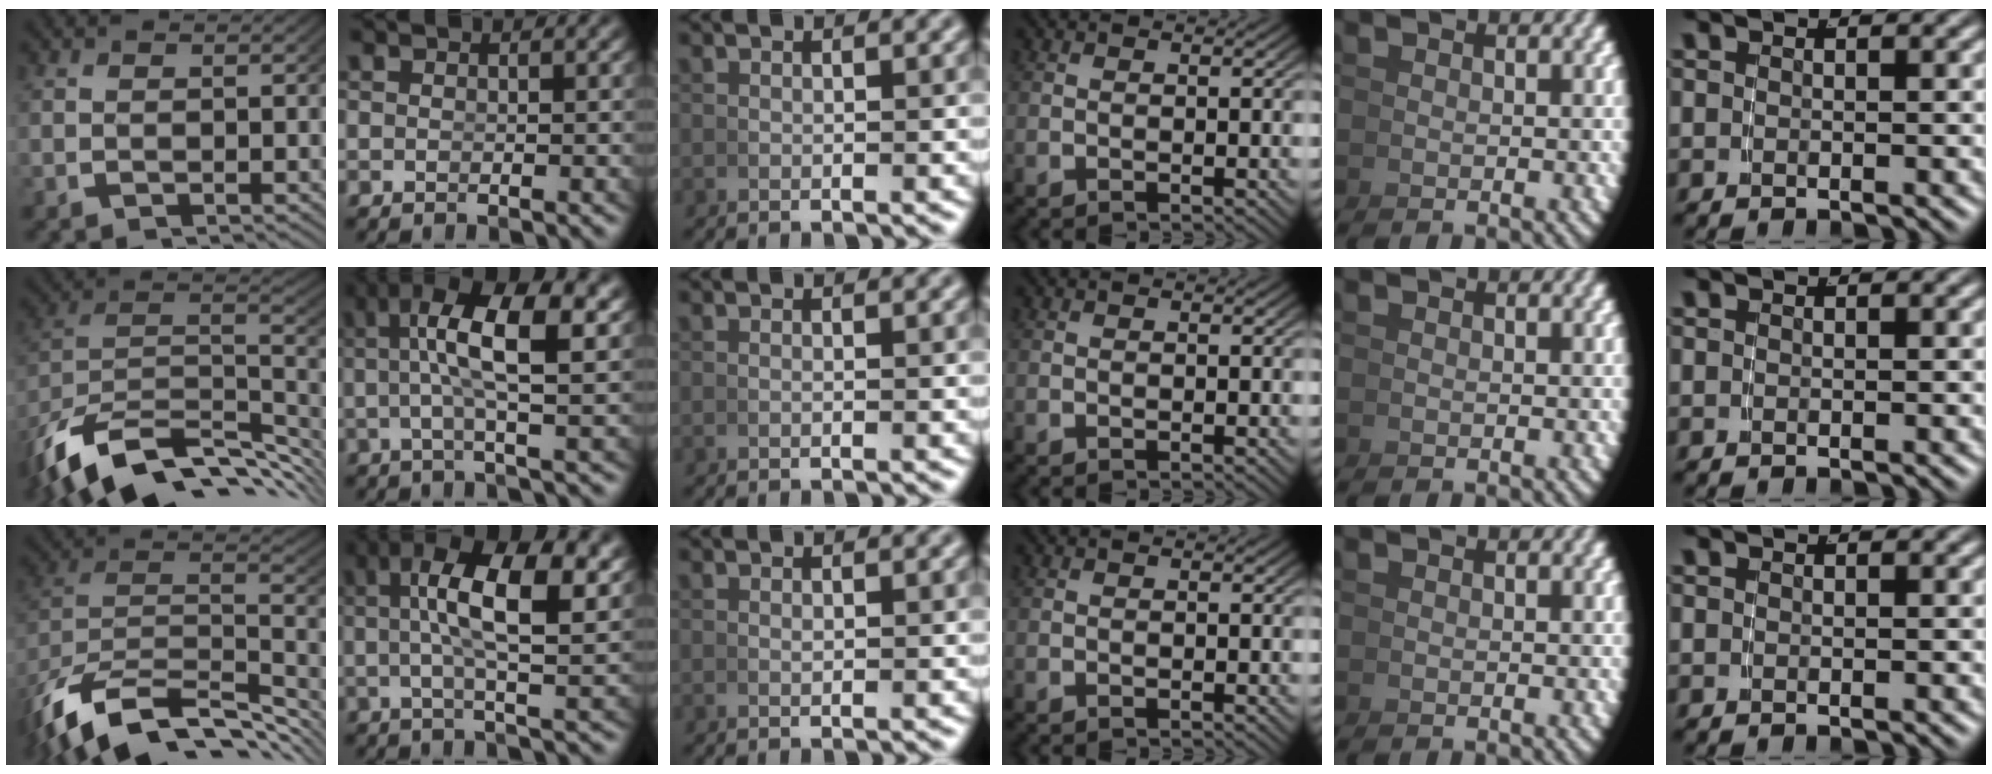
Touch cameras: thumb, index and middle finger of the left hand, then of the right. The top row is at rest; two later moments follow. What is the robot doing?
{"motion": "lift_and_place", "object": "cup"}